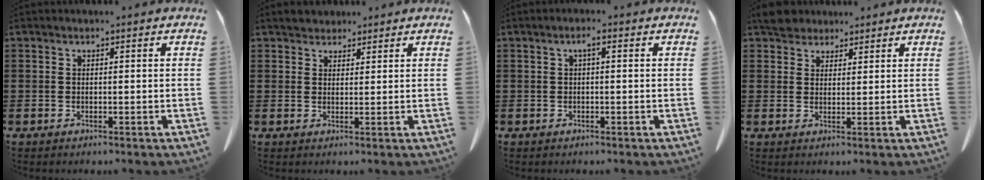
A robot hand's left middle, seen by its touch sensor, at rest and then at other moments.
{"total": 2.3, "force": [2.1, 0.8, -0.1], "torque": [0.004, 0.000, 0.040]}
{"total": 1.7, "force": [-0.1, 0.4, 1.6], "torque": [-0.031, 0.003, -0.003]}
{"total": 4.1, "force": [3.6, 1.8, 0.9], "torque": [-0.023, 0.001, 0.069]}